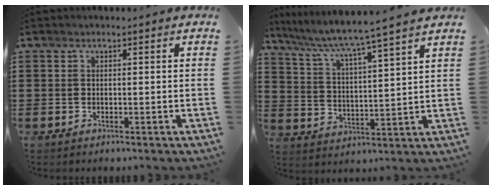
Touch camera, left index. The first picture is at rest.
{"total": 4.8, "force": [4.2, -0.8, 2.3], "torque": [-0.066, -0.038, 0.060]}